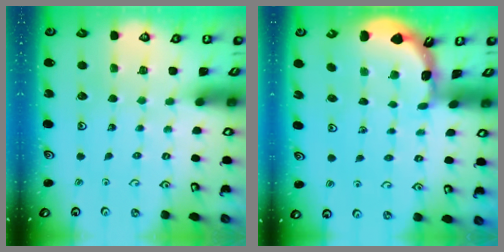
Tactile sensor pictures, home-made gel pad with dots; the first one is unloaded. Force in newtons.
{"total": 1.8, "press": 1.8, "slide": 0.2}